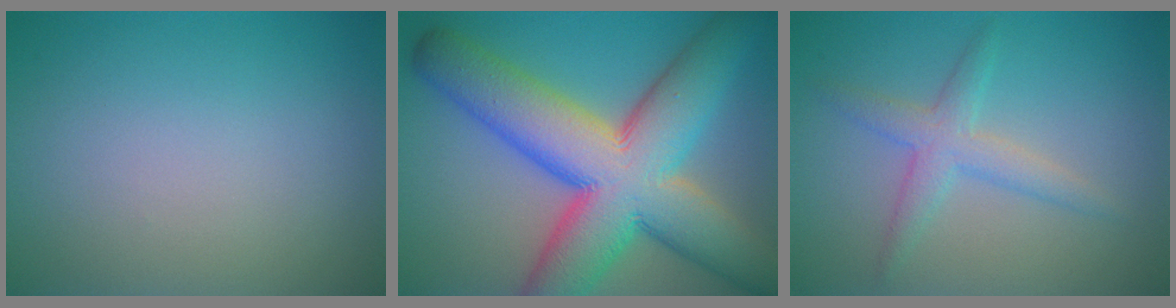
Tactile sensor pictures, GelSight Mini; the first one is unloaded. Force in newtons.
{"total": 14.8, "press": 14.8, "slide": 0.5}
{"total": 3.0, "press": 3.0, "slide": 0.2}